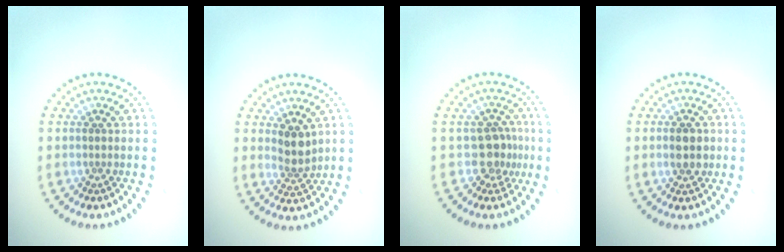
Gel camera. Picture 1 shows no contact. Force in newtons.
{"total": 2.3, "press": 2.1, "slide": 1.1}
{"total": 2.8, "press": 2.2, "slide": 1.6}
{"total": 2.7, "press": 2.7, "slide": 0.2}